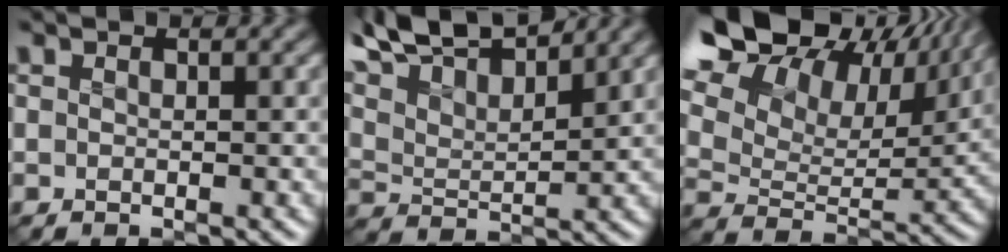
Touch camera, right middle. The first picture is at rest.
{"total": 10.0, "force": [8.5, 2.2, 4.7], "torque": [-0.103, 0.020, 0.142]}
{"total": 20.0, "force": [11.9, 11.7, 11.0], "torque": [-0.235, 0.073, 0.195]}